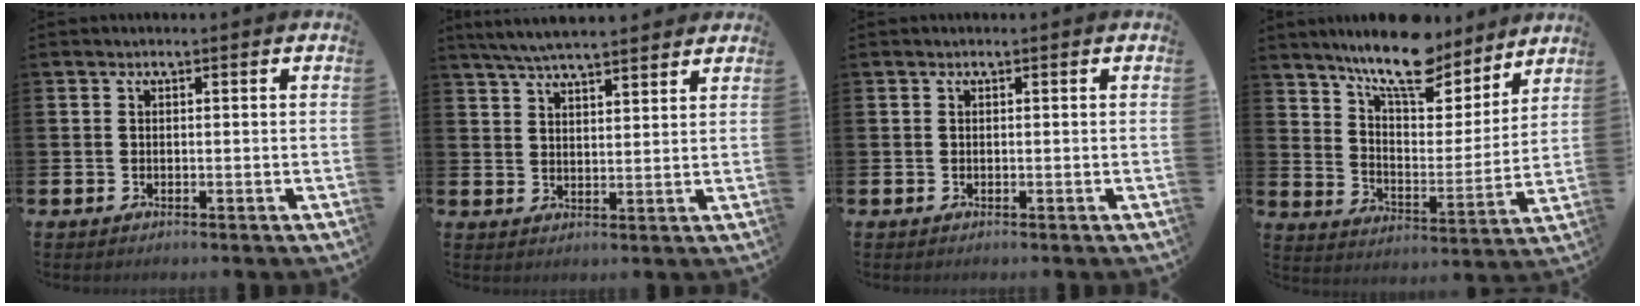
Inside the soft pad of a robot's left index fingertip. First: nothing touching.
{"total": 5.9, "force": [5.6, 0.6, 1.7], "torque": [-0.045, -0.021, 0.102]}
{"total": 0.0}
{"total": 12.0, "force": [10.4, 3.4, 4.8], "torque": [-0.116, -0.062, 0.183]}